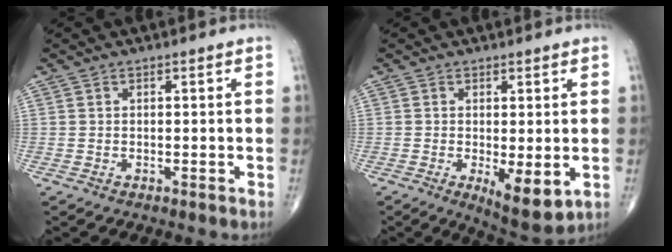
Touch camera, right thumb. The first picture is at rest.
{"total": 7.2, "force": [-1.5, 2.5, 6.6], "torque": [-0.095, -0.022, -0.014]}